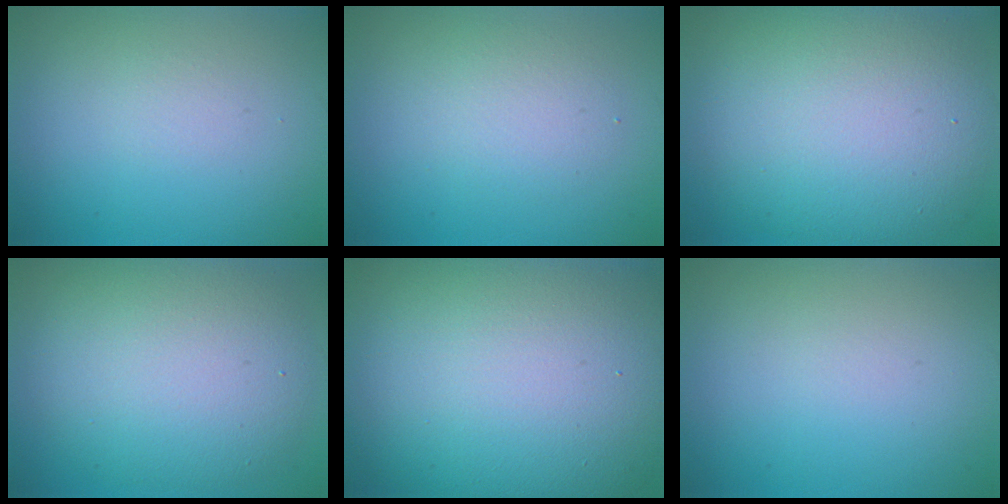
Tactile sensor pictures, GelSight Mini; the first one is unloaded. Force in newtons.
{"total": 2.4, "press": 2.4, "slide": 0.2}
{"total": 11.5, "press": 11.4, "slide": 0.7}
{"total": 8.6, "press": 8.5, "slide": 0.8}
{"total": 18.7, "press": 18.7, "slide": 0.8}
{"total": 0.0}